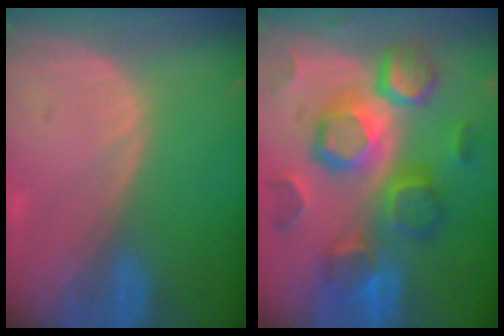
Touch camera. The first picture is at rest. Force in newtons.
{"total": 12.4, "press": 12.4, "slide": 1.0}